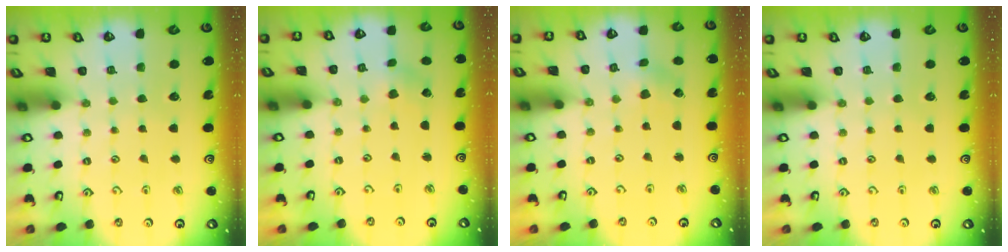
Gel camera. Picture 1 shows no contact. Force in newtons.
{"total": 0.0}
{"total": 1.3, "press": 1.3, "slide": 0.2}
{"total": 0.0}